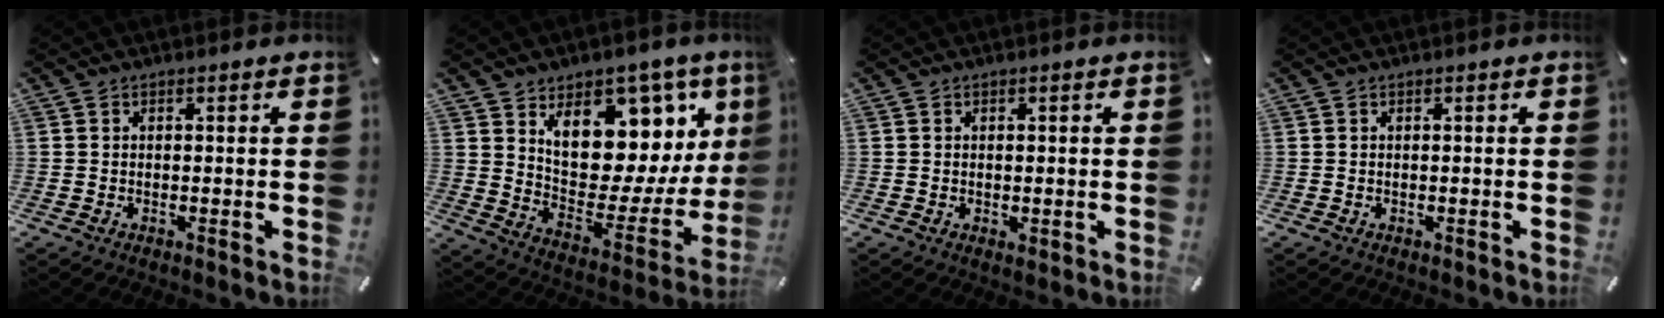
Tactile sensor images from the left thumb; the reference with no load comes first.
{"total": 15.2, "force": [7.4, 10.2, 8.5], "torque": [-0.093, -0.091, 0.126]}
{"total": 0.7, "force": [0.2, 0.6, 0.4], "torque": [-0.008, 0.003, 0.002]}
{"total": 0.0}